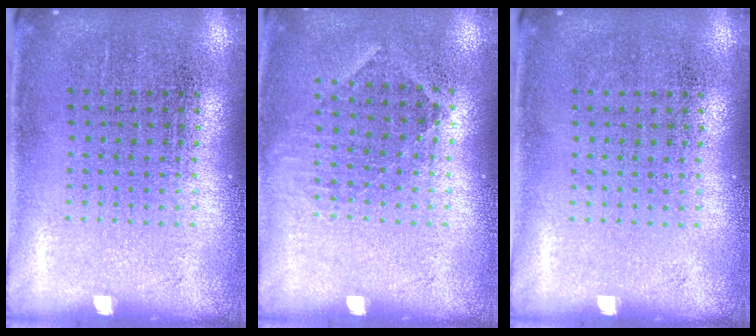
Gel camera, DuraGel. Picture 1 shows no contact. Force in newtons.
{"total": 0.8, "press": 0.7, "slide": 0.4}
{"total": 0.0}